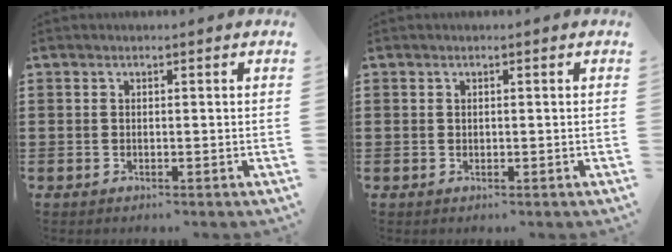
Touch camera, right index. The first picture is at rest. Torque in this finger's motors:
{"motor_torque": [0.70, 0.65, 0.00, 0.00]}